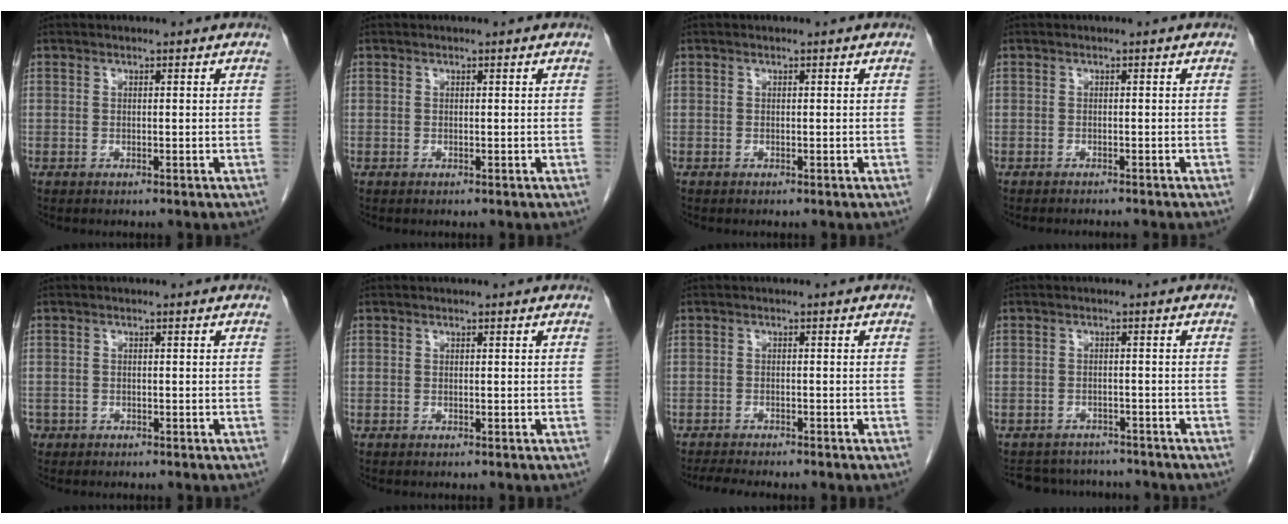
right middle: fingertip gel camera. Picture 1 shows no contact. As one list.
[{"total": 0.0}, {"total": 0.0}, {"total": 4.3, "force": [-3.9, 0.4, 1.7], "torque": [-0.016, -0.004, -0.049]}, {"total": 1.3, "force": [-0.8, 1.0, 0.2], "torque": [-0.009, 0.003, -0.011]}, {"total": 0.0}, {"total": 4.9, "force": [-4.3, 0.4, 2.3], "torque": [-0.034, -0.009, -0.064]}, {"total": 8.4, "force": [-7.9, 2.6, 1.4], "torque": [-0.026, 0.009, -0.102]}]